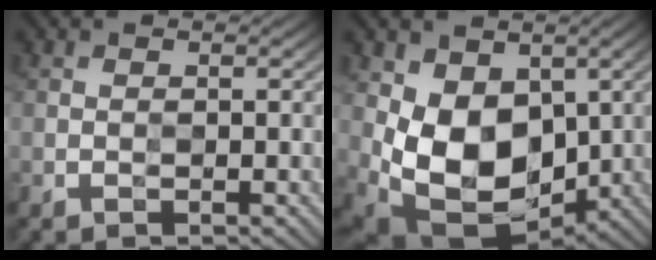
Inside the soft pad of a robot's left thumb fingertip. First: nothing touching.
{"total": 10.8, "force": [0.7, 7.6, 7.6], "torque": [-0.165, -0.029, 0.015]}